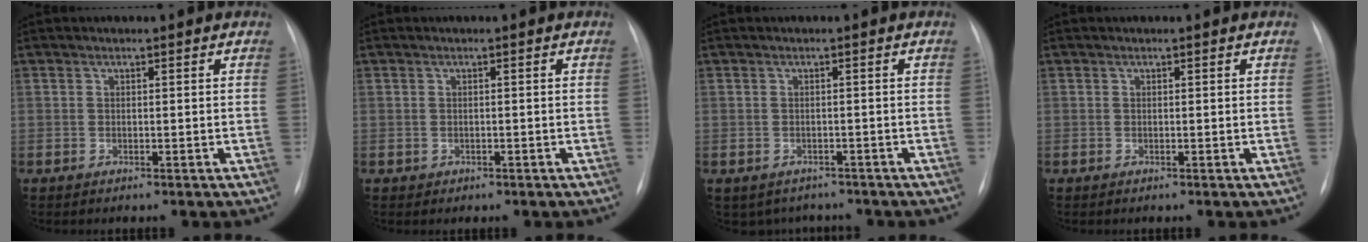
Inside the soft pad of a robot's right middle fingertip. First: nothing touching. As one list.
[{"total": 0.7, "force": [-0.2, 0.6, 0.1], "torque": [-0.004, 0.002, 0.000]}, {"total": 4.8, "force": [-3.8, 2.8, 0.5], "torque": [0.002, 0.012, -0.045]}, {"total": 0.0}]